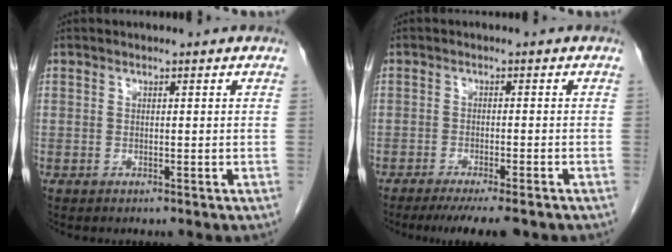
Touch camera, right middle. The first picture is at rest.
{"total": 8.3, "force": [-6.7, 0.8, 4.7], "torque": [-0.060, -0.016, -0.098]}